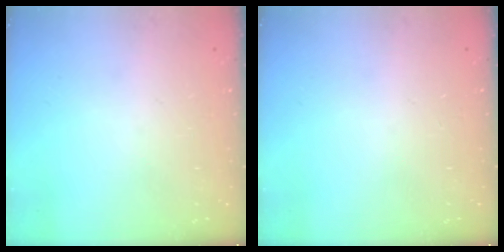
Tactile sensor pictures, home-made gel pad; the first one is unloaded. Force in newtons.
{"total": 0.0}